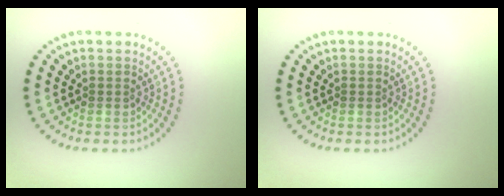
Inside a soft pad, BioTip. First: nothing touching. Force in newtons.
{"total": 0.0}